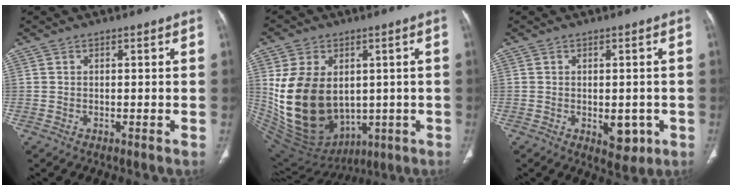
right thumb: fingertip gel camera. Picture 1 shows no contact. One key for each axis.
{"total": 21.2, "fx": 0.7, "fy": 15.2, "fz": 14.7, "tx": -0.255, "ty": -0.019, "tz": 0.055}
{"total": 4.1, "fx": -0.8, "fy": 2.1, "fz": 3.4, "tx": -0.039, "ty": -0.008, "tz": -0.002}